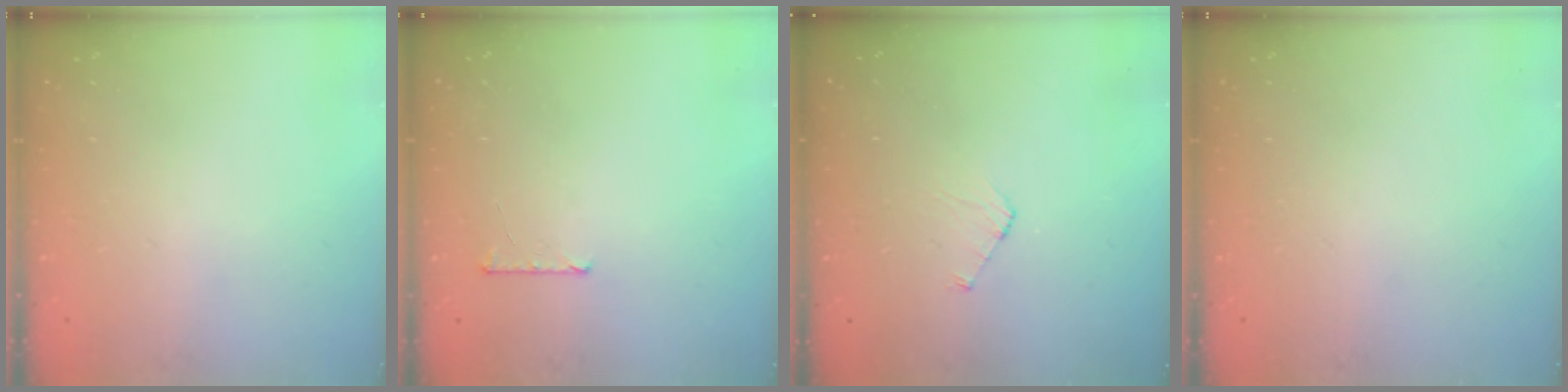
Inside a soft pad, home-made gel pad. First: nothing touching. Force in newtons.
{"total": 4.6, "press": 4.6, "slide": 0.5}
{"total": 3.9, "press": 3.8, "slide": 0.3}
{"total": 0.0}